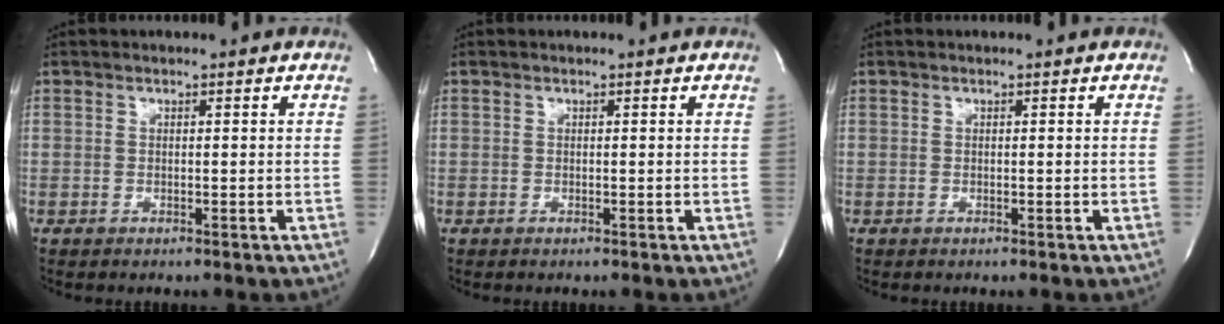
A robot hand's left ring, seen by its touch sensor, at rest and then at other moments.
{"total": 0.0}
{"total": 0.0}